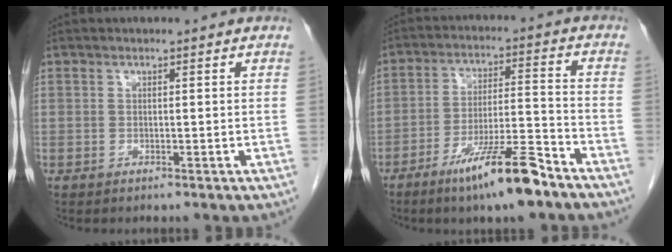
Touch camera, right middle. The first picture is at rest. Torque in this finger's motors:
{"motor_torque": [1.22, -0.92, 0.54, 0.14]}